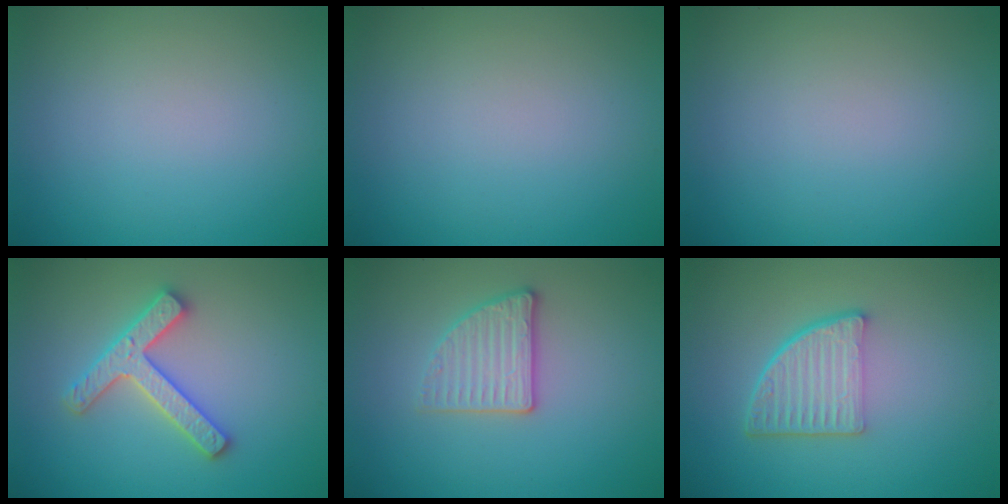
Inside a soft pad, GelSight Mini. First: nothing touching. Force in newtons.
{"total": 0.0}
{"total": 0.0}
{"total": 4.2, "press": 4.2, "slide": 0.7}
{"total": 2.8, "press": 2.7, "slide": 0.9}
{"total": 4.9, "press": 3.3, "slide": 3.6}